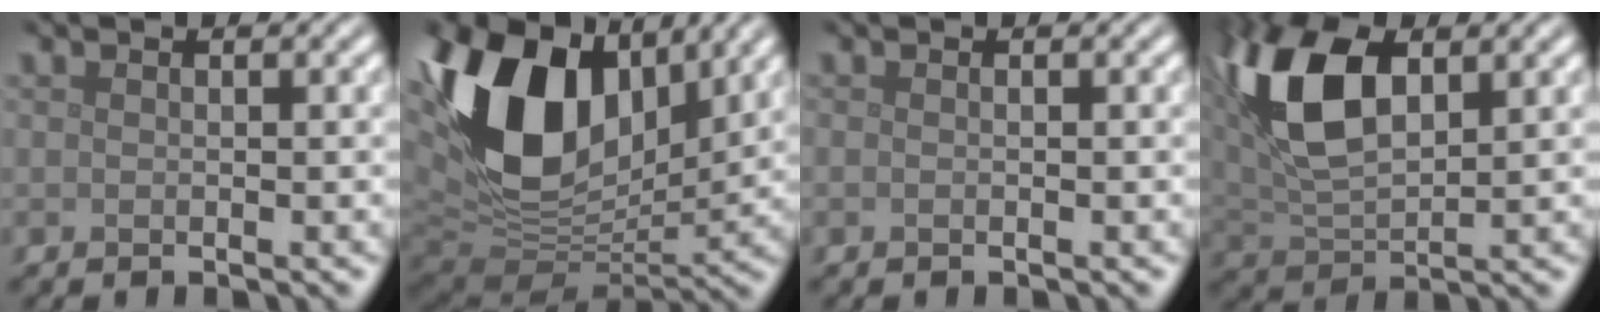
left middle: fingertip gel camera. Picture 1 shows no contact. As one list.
[{"total": 14.6, "force": [4.7, 8.9, 10.6], "torque": [-0.216, 0.012, 0.085]}, {"total": 0.0}, {"total": 9.4, "force": [3.2, 4.8, 7.5], "torque": [-0.164, 0.015, 0.053]}]